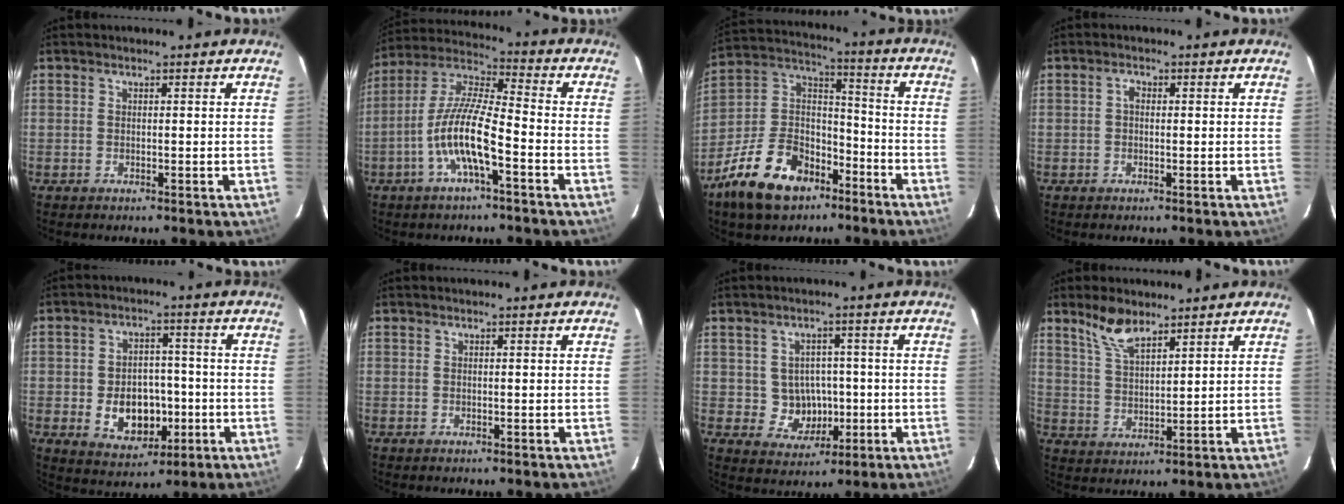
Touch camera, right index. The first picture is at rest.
{"total": 11.8, "force": [-4.7, 2.2, 10.6], "torque": [-0.219, 0.001, -0.093]}
{"total": 18.5, "force": [-11.4, 10.7, 10.0], "torque": [-0.223, 0.027, -0.188]}
{"total": 1.2, "force": [0.0, 0.9, 0.8], "torque": [-0.015, 0.007, -0.003]}
{"total": 10.3, "force": [-2.6, 7.6, 6.5], "torque": [-0.131, 0.006, -0.021]}
{"total": 0.0}
{"total": 6.3, "force": [-0.5, 6.0, 1.8], "torque": [-0.043, 0.014, 0.011]}
{"total": 6.8, "force": [5.2, 2.3, 3.7], "torque": [-0.070, 0.006, 0.107]}